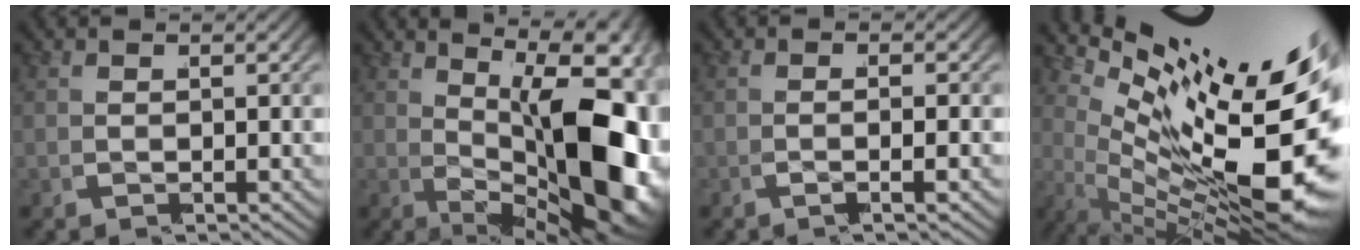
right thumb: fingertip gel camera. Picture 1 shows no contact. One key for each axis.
{"total": 18.7, "fx": -0.5, "fy": 9.6, "fz": 16.0, "tx": -0.238, "ty": -0.039, "tz": 0.012}
{"total": 2.1, "fx": -1.0, "fy": 0.5, "fz": 1.7, "tx": -0.037, "ty": 0.001, "tz": -0.026}
{"total": 18.8, "fx": 0.9, "fy": 9.6, "fz": 16.1, "tx": -0.221, "ty": -0.031, "tz": 0.021}